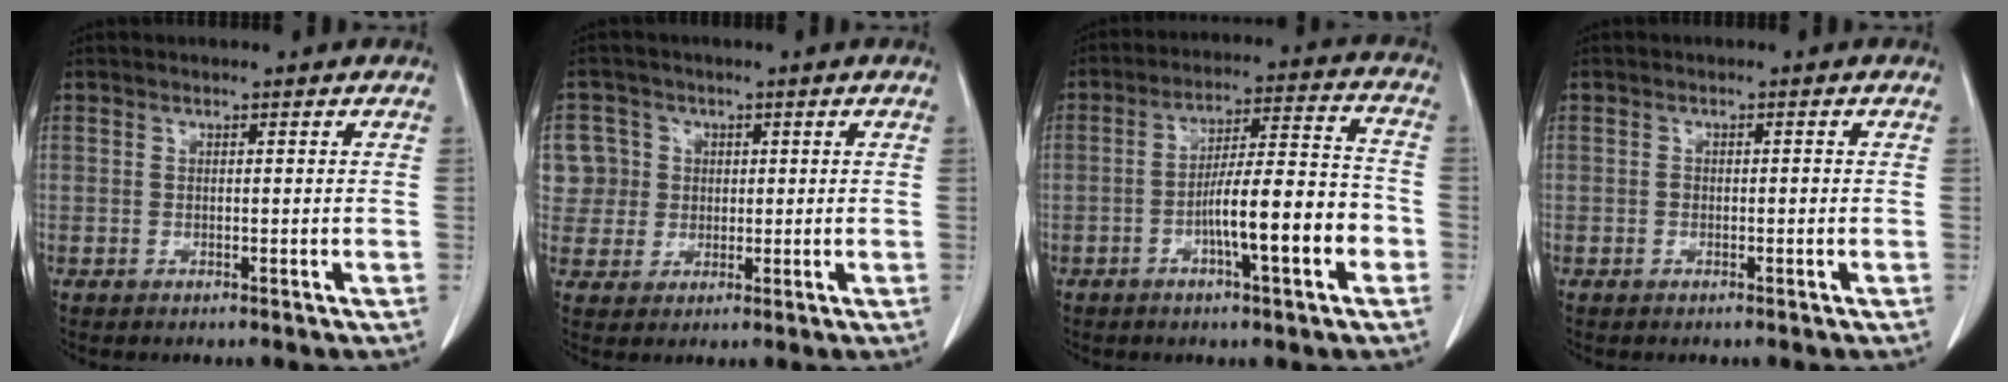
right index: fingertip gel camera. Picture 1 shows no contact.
{"total": 6.7, "force": [1.4, 6.5, 0.1], "torque": [0.002, 0.022, 0.033]}
{"total": 11.9, "force": [-4.1, 1.3, 11.1], "torque": [-0.182, 0.016, -0.065]}
{"total": 0.7, "force": [-0.2, 0.5, 0.5], "torque": [-0.009, 0.002, -0.004]}